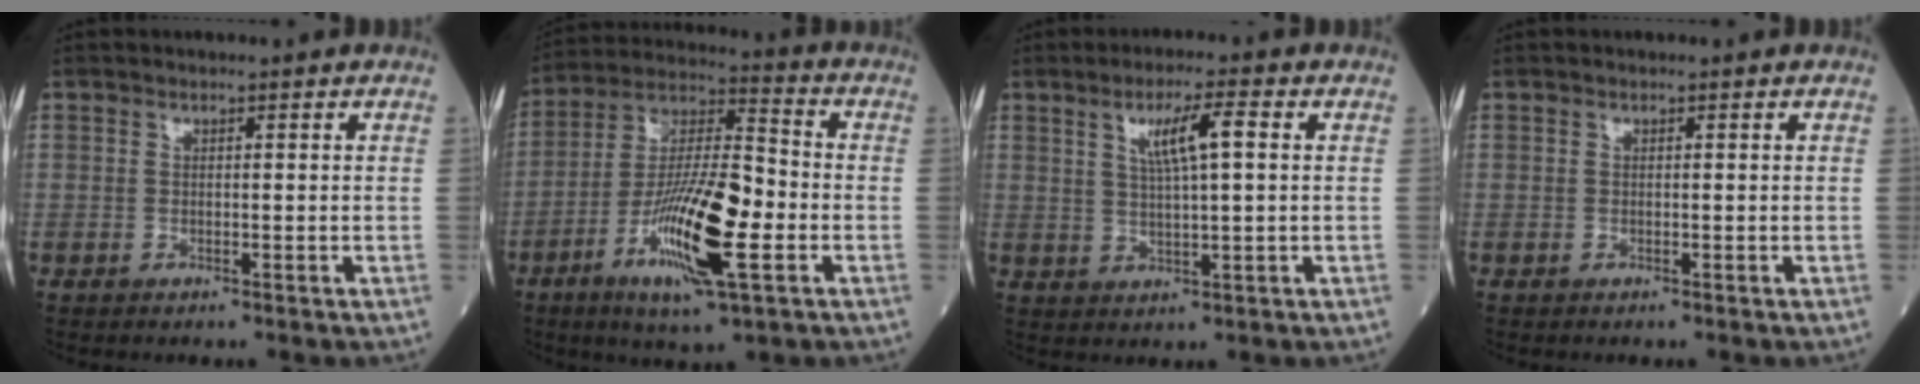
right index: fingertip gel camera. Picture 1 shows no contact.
{"total": 16.5, "force": [-5.2, 2.8, 15.4], "torque": [-0.295, -0.008, -0.091]}
{"total": 6.1, "force": [1.9, 0.4, 5.8], "torque": [-0.104, 0.007, 0.034]}
{"total": 0.0}